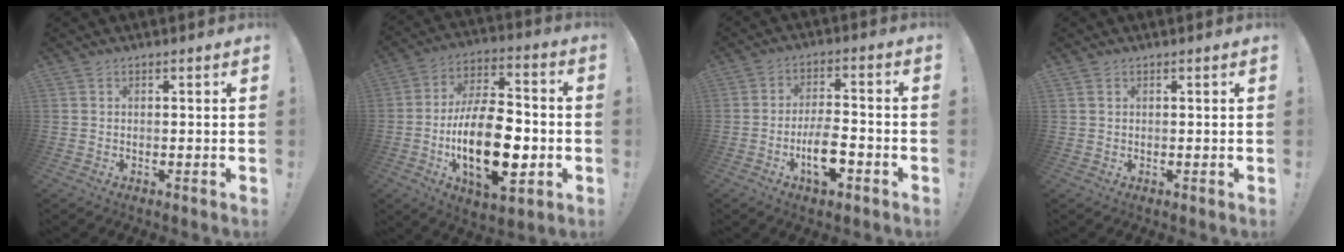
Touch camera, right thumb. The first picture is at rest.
{"total": 24.0, "force": [-5.4, 11.9, 20.1], "torque": [-0.377, 0.015, -0.081]}
{"total": 10.2, "force": [-4.2, 4.1, 8.3], "torque": [-0.152, 0.015, -0.072]}
{"total": 1.2, "force": [0.7, 0.7, 0.5], "torque": [-0.011, 0.001, 0.014]}